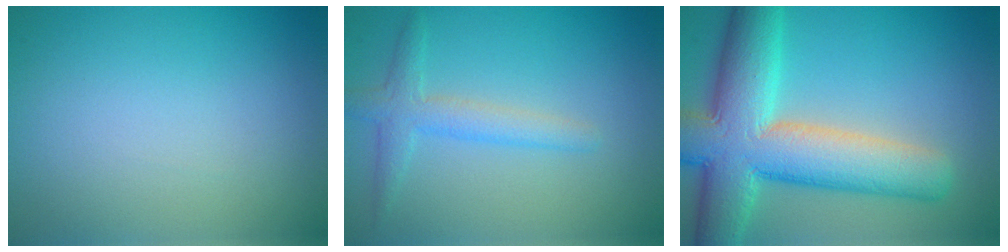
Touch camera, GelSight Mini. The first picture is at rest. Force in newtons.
{"total": 2.3, "press": 2.3, "slide": 0.0}
{"total": 11.8, "press": 11.8, "slide": 0.7}